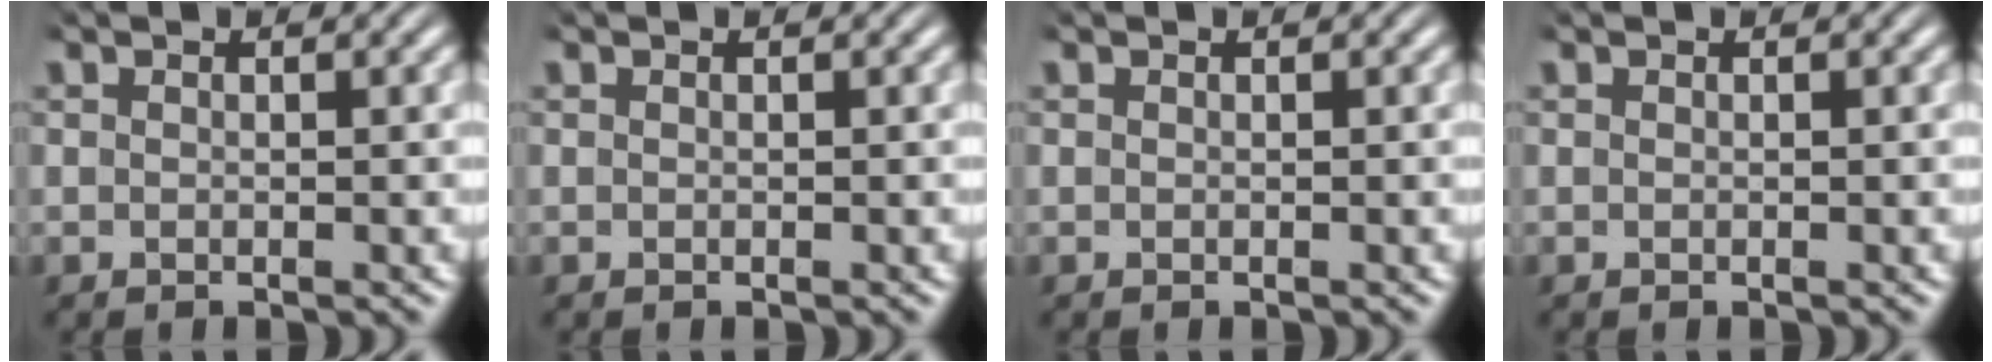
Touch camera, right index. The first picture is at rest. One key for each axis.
{"total": 0.0}
{"total": 0.0}
{"total": 0.0}